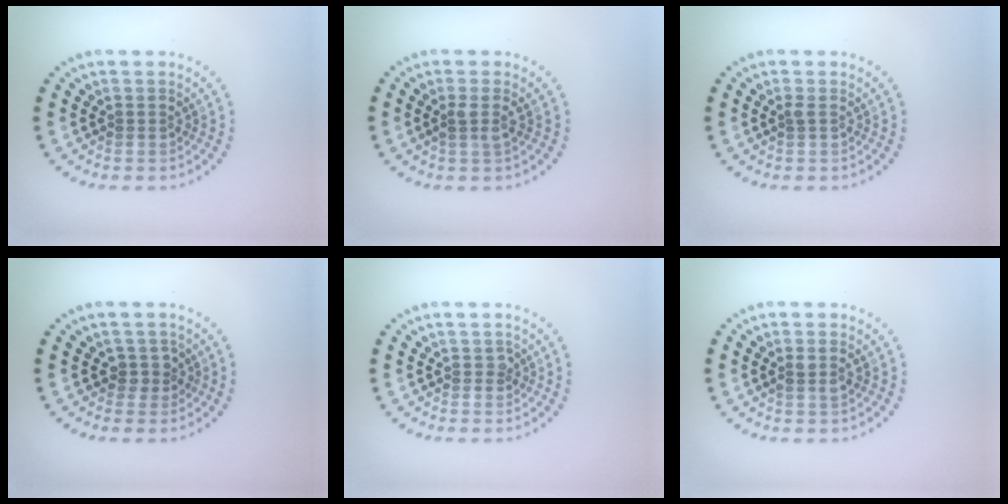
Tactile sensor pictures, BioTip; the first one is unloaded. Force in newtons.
{"total": 1.4, "press": 1.1, "slide": 0.8}
{"total": 0.5, "press": 0.4, "slide": 0.3}
{"total": 1.5, "press": 1.3, "slide": 0.9}
{"total": 0.6, "press": 0.5, "slide": 0.3}
{"total": 1.3, "press": 1.2, "slide": 0.5}